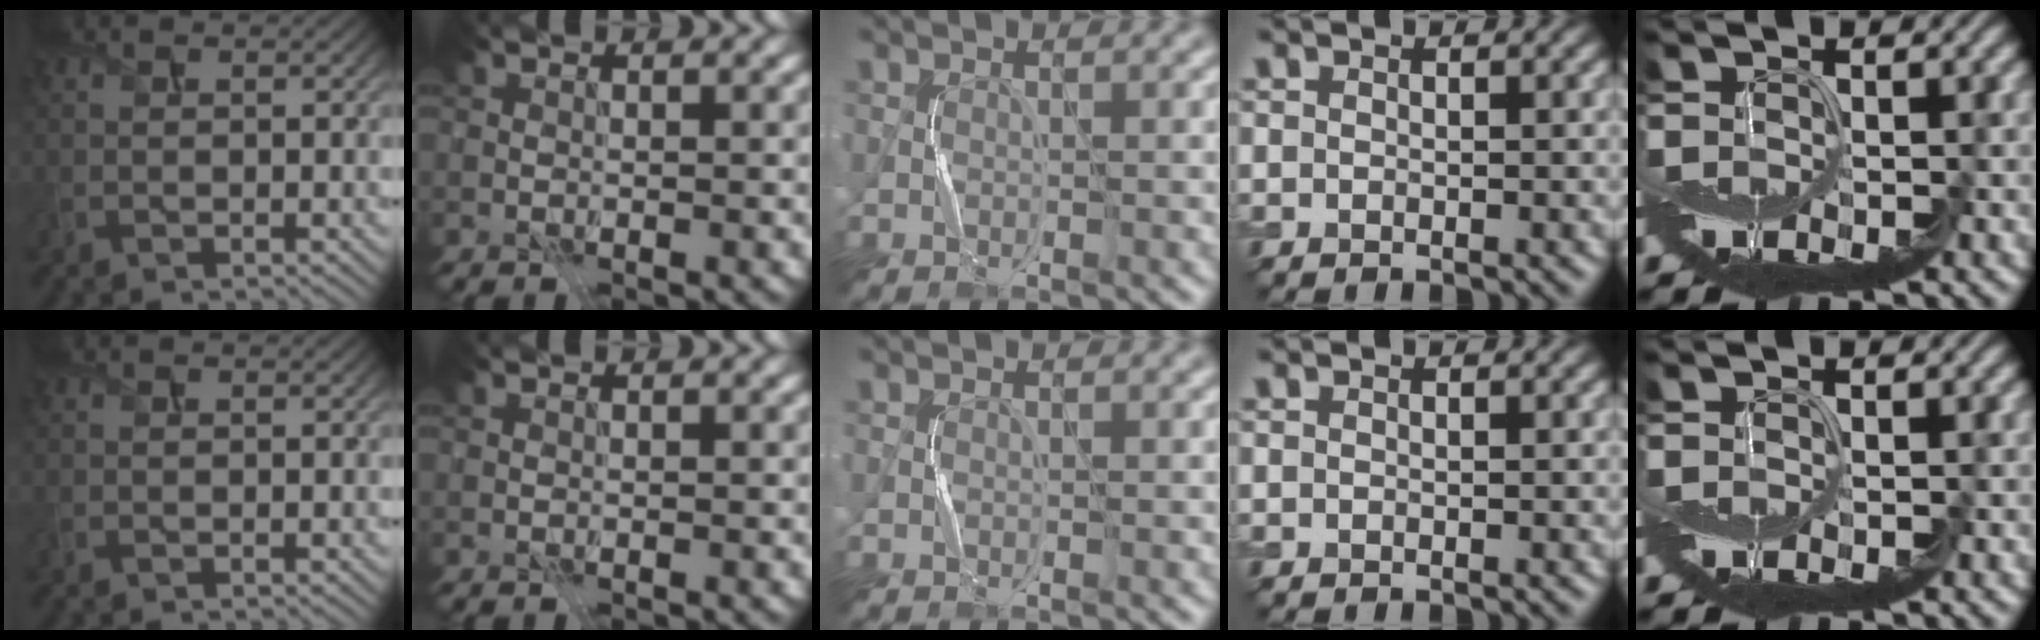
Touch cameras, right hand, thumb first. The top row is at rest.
{}